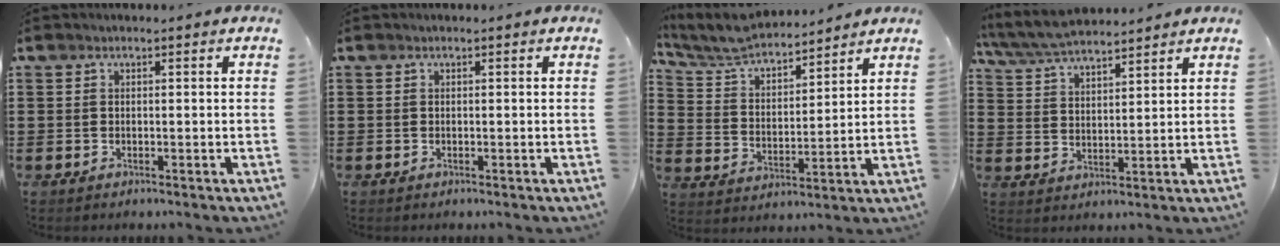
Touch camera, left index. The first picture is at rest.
{"total": 0.0}
{"total": 6.7, "force": [6.3, 1.2, 2.0], "torque": [-0.070, -0.034, 0.108]}
{"total": 6.0, "force": [5.6, 0.8, 2.1], "torque": [-0.060, -0.018, 0.103]}